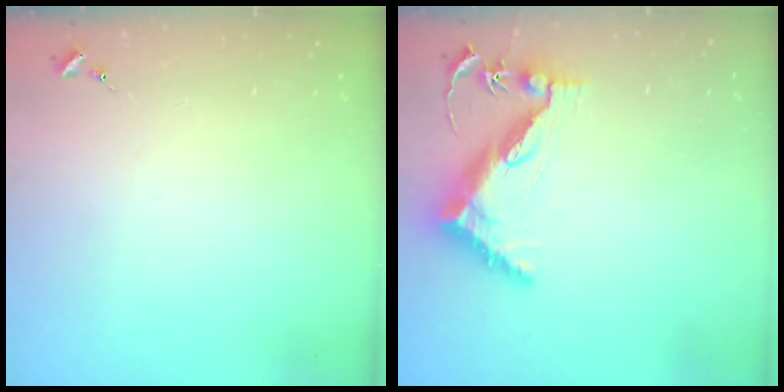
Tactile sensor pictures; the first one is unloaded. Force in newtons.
{"total": 12.8, "press": 12.8, "slide": 0.8}